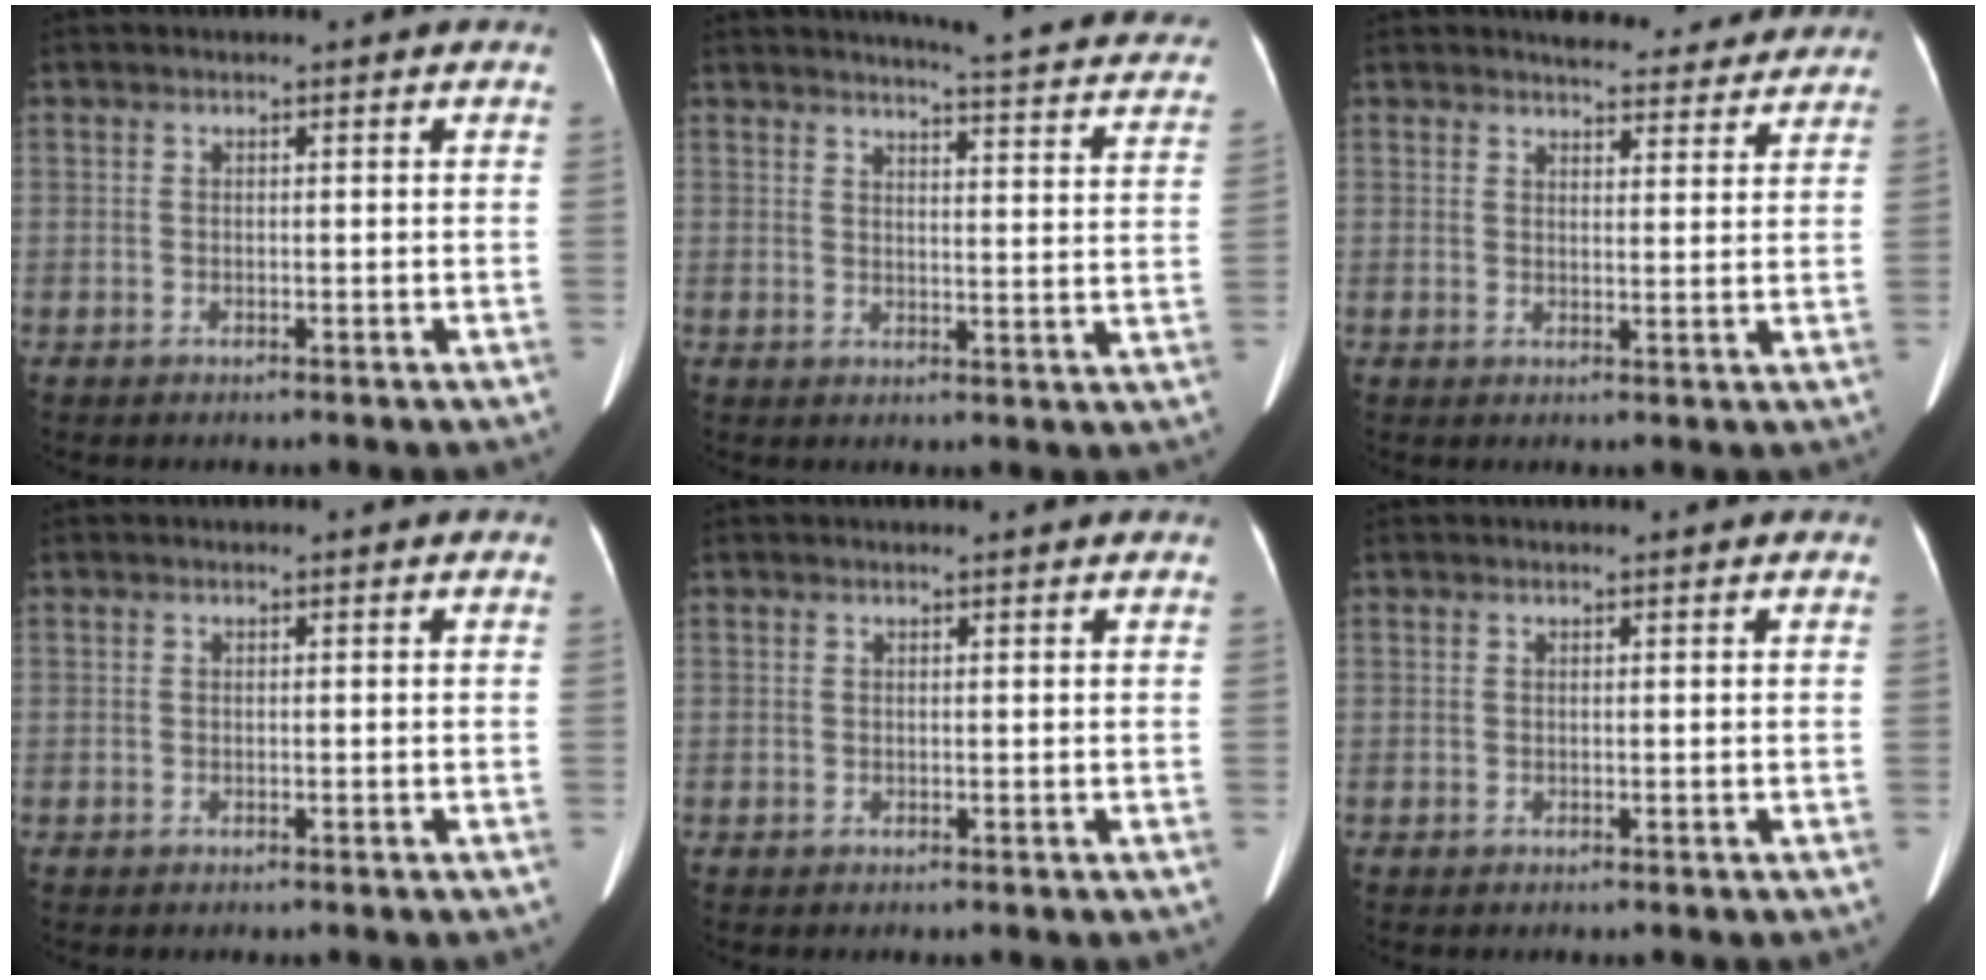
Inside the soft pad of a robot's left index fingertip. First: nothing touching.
{"total": 19.1, "force": [18.0, 1.6, 6.3], "torque": [-0.071, -0.069, 0.187]}
{"total": 9.1, "force": [8.6, 2.5, 1.8], "torque": [-0.009, 0.001, 0.097]}
{"total": 0.0}
{"total": 1.1, "force": [1.1, 0.1, 0.3], "torque": [-0.008, 0.006, 0.013]}
{"total": 0.6, "force": [0.6, 0.0, 0.2], "torque": [-0.005, 0.004, 0.007]}